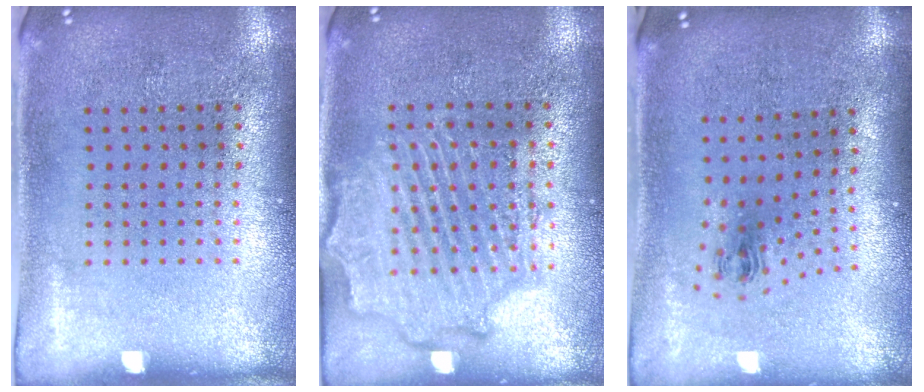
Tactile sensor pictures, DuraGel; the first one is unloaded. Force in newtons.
{"total": 2.1, "press": 2.1, "slide": 0.4}
{"total": 1.0, "press": 0.5, "slide": 0.9}